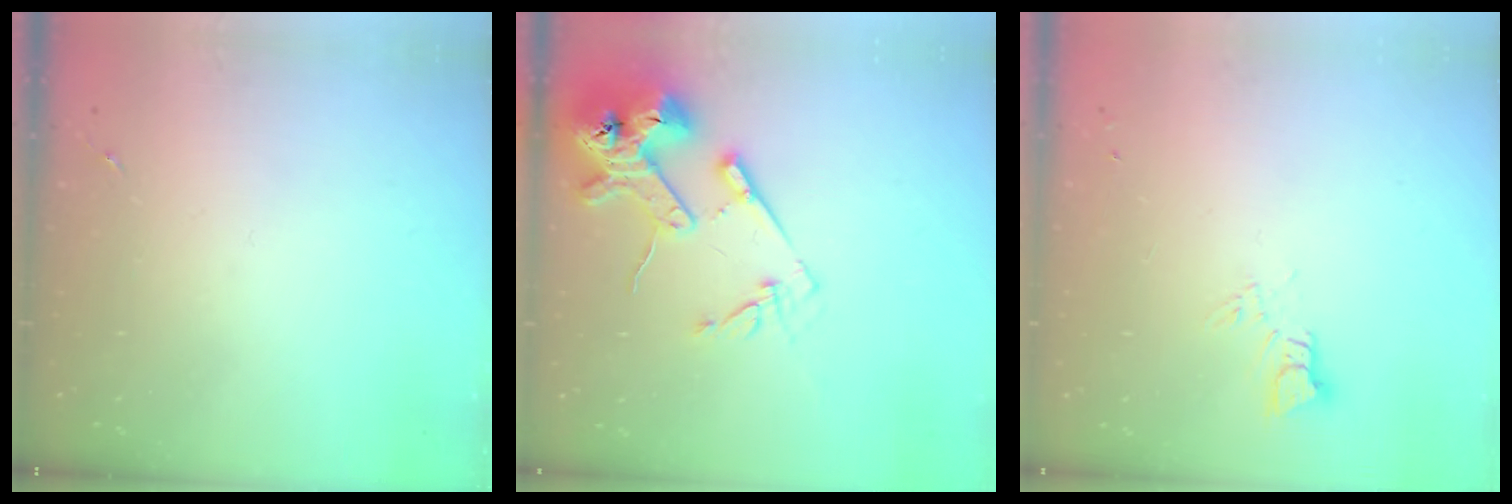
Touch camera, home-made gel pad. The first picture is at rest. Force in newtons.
{"total": 16.8, "press": 16.7, "slide": 1.9}
{"total": 3.4, "press": 3.4, "slide": 0.2}